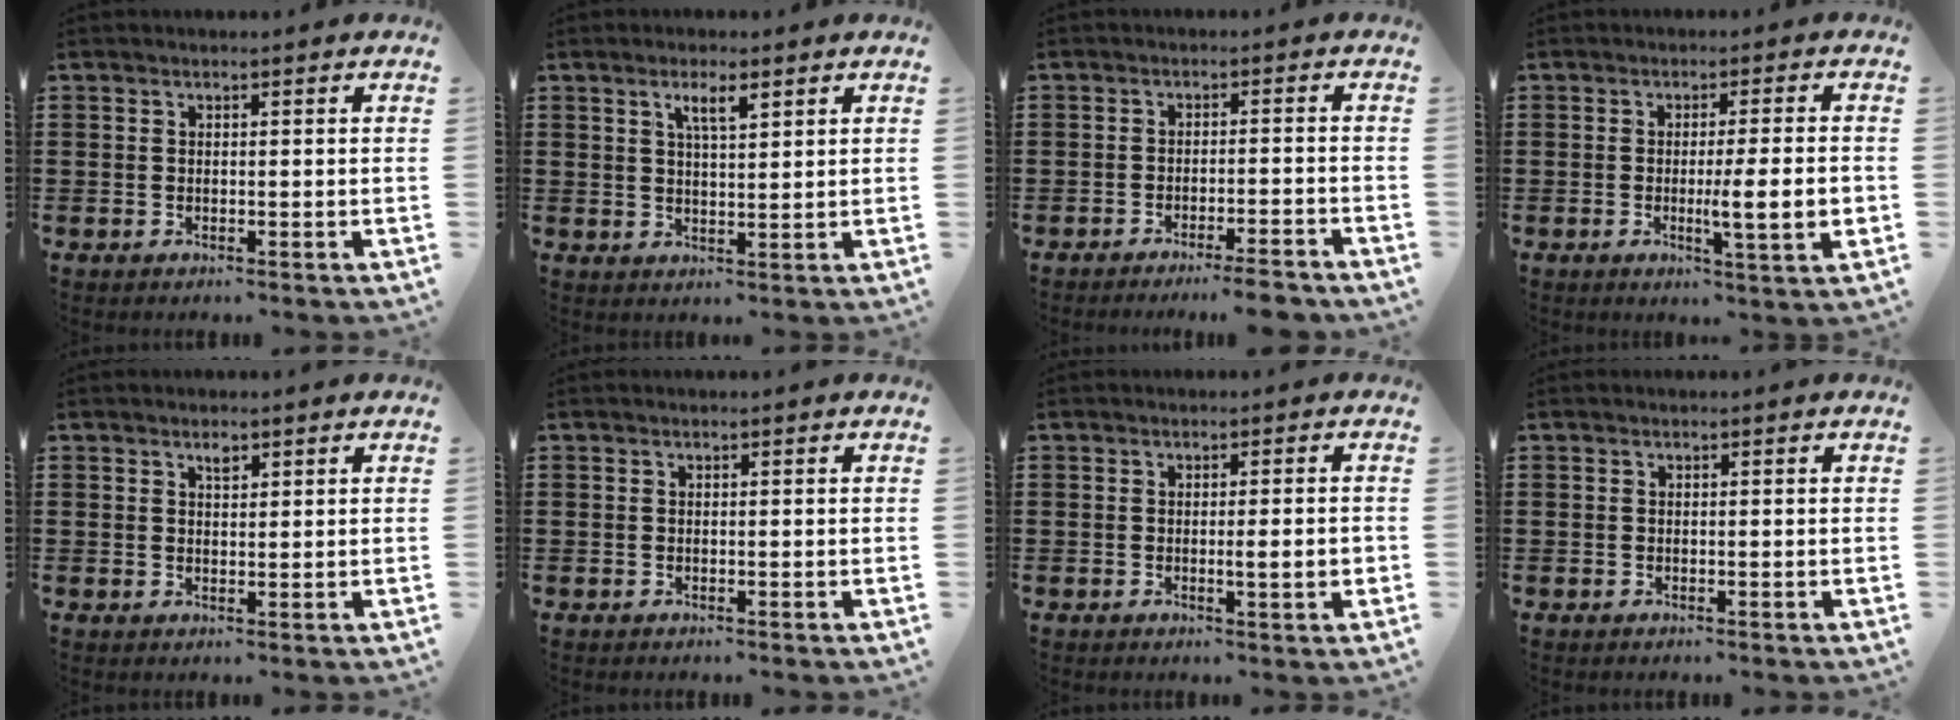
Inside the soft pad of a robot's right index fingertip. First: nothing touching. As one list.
[{"total": 3.6, "force": [2.0, 0.9, 2.8], "torque": [-0.052, 0.002, 0.032]}, {"total": 3.9, "force": [-3.4, -0.5, 1.8], "torque": [-0.030, -0.010, -0.065]}, {"total": 6.4, "force": [-1.0, 0.2, 6.4], "torque": [-0.097, -0.015, -0.019]}, {"total": 1.4, "force": [0.9, 0.6, 0.8], "torque": [-0.011, -0.001, 0.015]}, {"total": 0.0}, {"total": 3.0, "force": [-0.4, 0.1, 2.9], "torque": [-0.048, -0.005, -0.009]}, {"total": 0.0}]